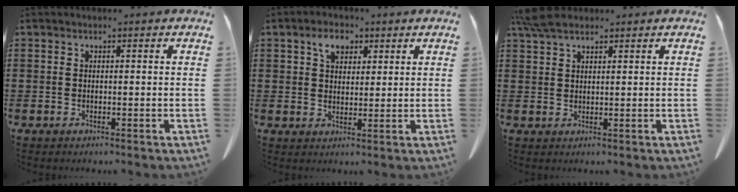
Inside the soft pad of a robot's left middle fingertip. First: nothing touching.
{"total": 4.3, "force": [2.4, 2.7, 2.4], "torque": [-0.041, 0.006, 0.038]}
{"total": 4.1, "force": [3.0, 1.5, 2.4], "torque": [-0.055, 0.007, 0.058]}